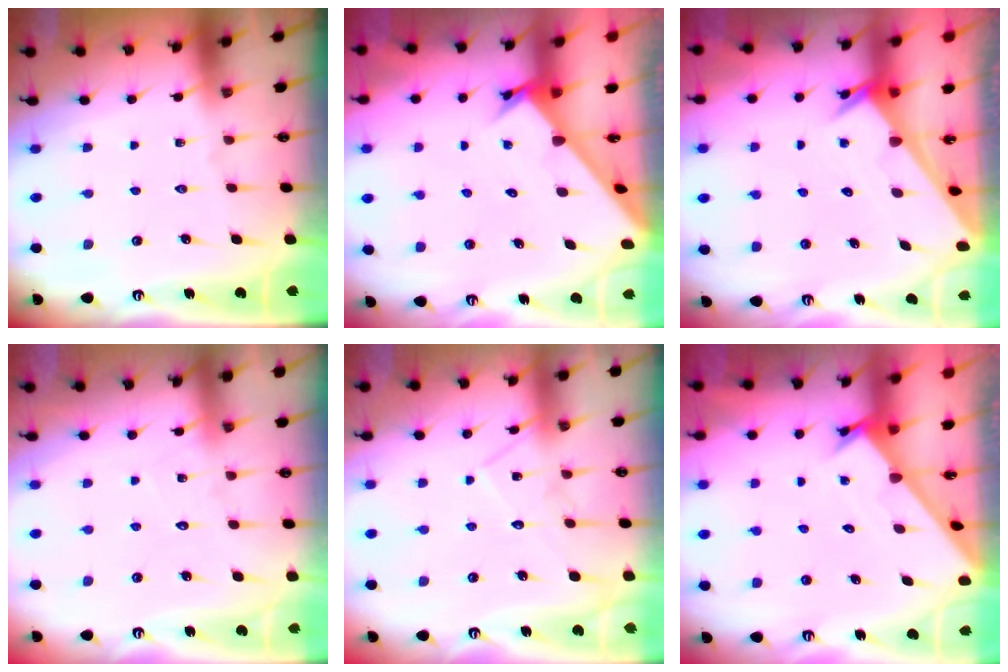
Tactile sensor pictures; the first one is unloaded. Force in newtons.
{"total": 2.6, "press": 2.6, "slide": 0.3}
{"total": 3.2, "press": 3.2, "slide": 0.4}
{"total": 5.4, "press": 5.4, "slide": 0.4}
{"total": 10.0, "press": 10.0, "slide": 0.7}
{"total": 1.7, "press": 1.7, "slide": 0.1}